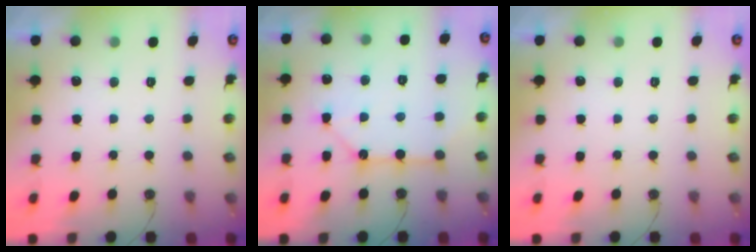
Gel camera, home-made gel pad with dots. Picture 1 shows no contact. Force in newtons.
{"total": 12.1, "press": 12.0, "slide": 1.4}
{"total": 0.0}